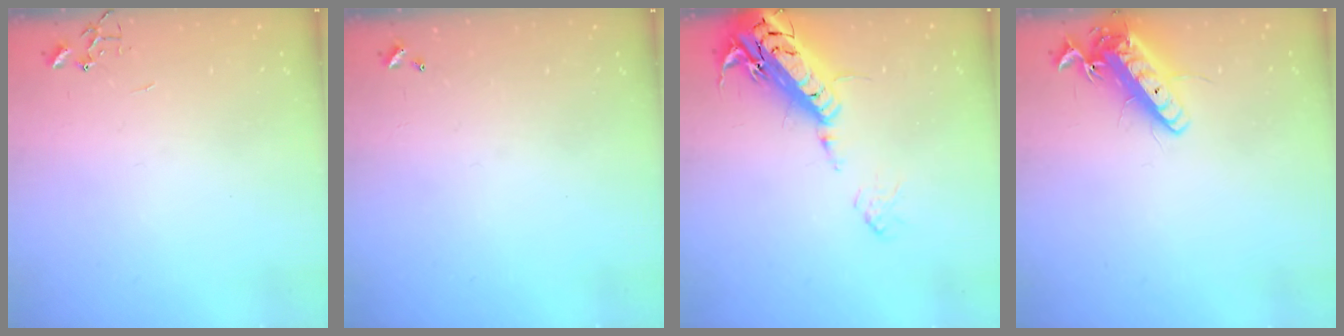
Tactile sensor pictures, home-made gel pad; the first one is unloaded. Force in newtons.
{"total": 0.0}
{"total": 22.4, "press": 22.0, "slide": 4.3}
{"total": 14.1, "press": 13.9, "slide": 2.4}